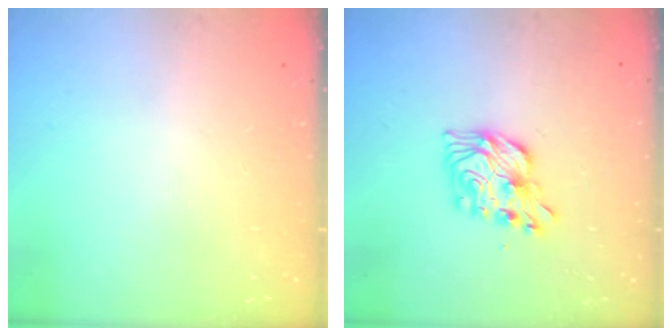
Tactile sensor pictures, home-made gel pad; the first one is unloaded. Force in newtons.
{"total": 11.5, "press": 11.5, "slide": 0.4}